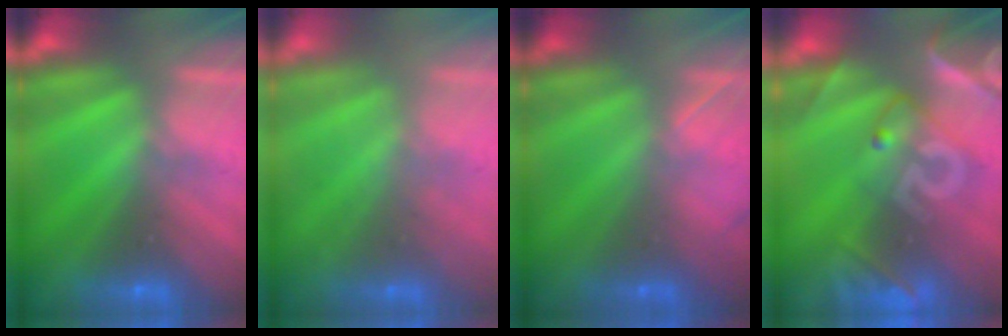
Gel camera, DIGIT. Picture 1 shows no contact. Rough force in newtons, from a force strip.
{"total": 2.3}
{"total": 1.3}
{"total": 8.3}